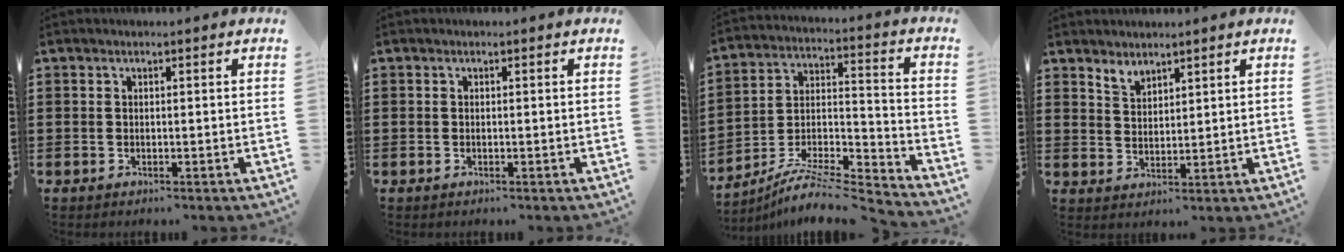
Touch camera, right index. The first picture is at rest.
{"total": 0.0}
{"total": 7.7, "force": [-6.9, 1.3, 3.1], "torque": [-0.057, 0.003, -0.140]}
{"total": 2.7, "force": [2.5, 1.0, 0.2], "torque": [-0.012, 0.000, 0.048]}